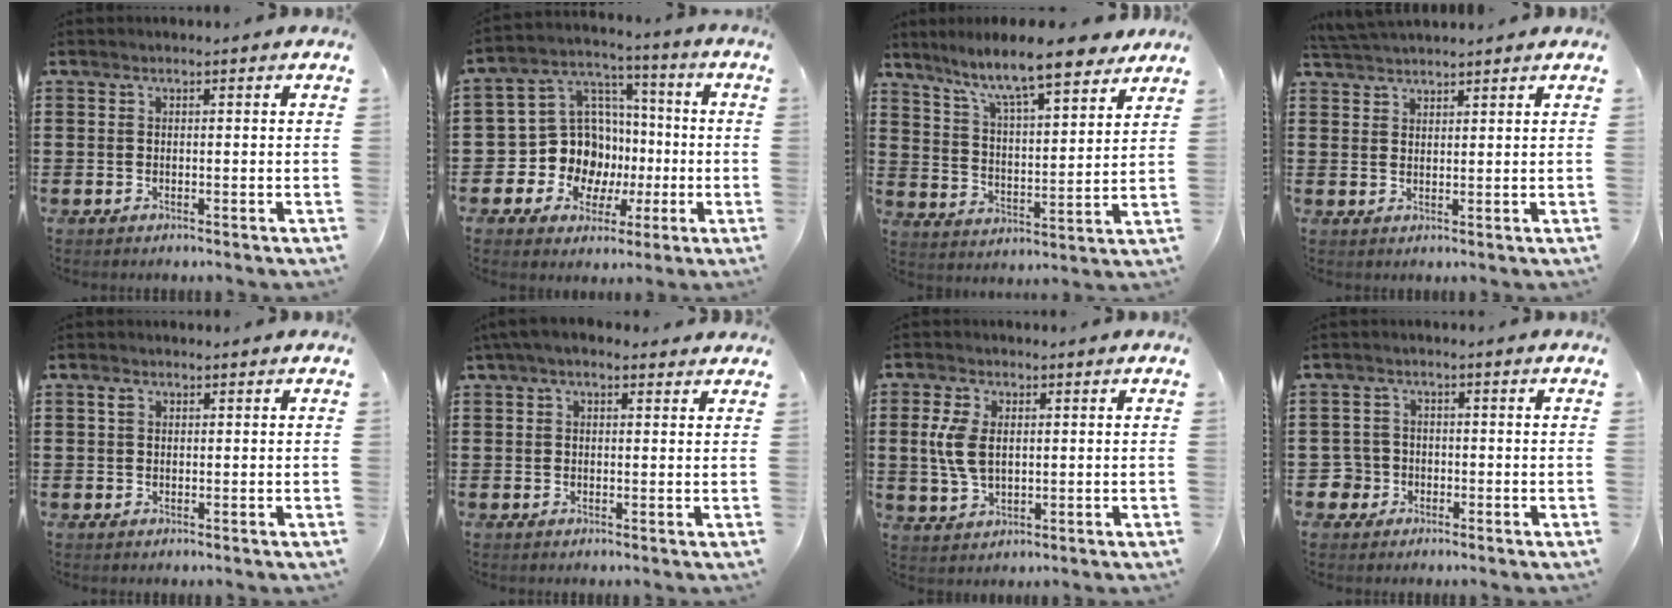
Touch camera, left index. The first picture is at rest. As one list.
[{"total": 11.4, "force": [-2.3, 10.6, 3.6], "torque": [-0.116, 0.013, -0.033]}, {"total": 9.6, "force": [8.0, 0.6, 5.1], "torque": [-0.120, -0.045, 0.131]}, {"total": 2.8, "force": [2.8, -0.1, 0.2], "torque": [-0.010, -0.002, 0.055]}, {"total": 1.3, "force": [0.6, 0.8, 0.9], "torque": [-0.019, 0.006, 0.010]}, {"total": 2.9, "force": [1.8, 1.2, 1.9], "torque": [-0.043, 0.006, 0.033]}, {"total": 6.2, "force": [1.0, 3.6, 4.9], "torque": [-0.130, 0.002, 0.009]}, {"total": 2.9, "force": [-1.3, 2.6, 0.4], "torque": [-0.035, -0.003, -0.034]}]